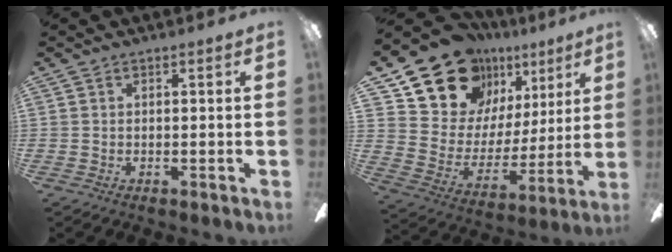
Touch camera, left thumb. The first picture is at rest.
{"total": 18.1, "force": [13.7, 10.3, 5.6], "torque": [-0.113, -0.099, 0.255]}